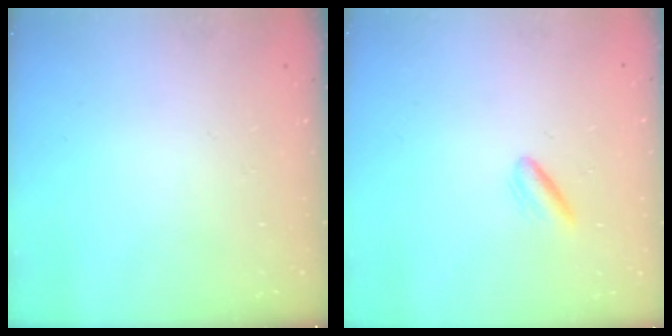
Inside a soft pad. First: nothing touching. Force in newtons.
{"total": 2.5, "press": 2.4, "slide": 0.9}